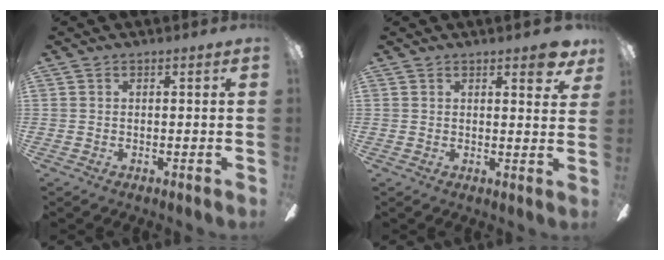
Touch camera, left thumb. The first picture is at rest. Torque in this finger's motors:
{"motor_torque": [0.02, 0.11, -0.32, 0.17, 0.00]}